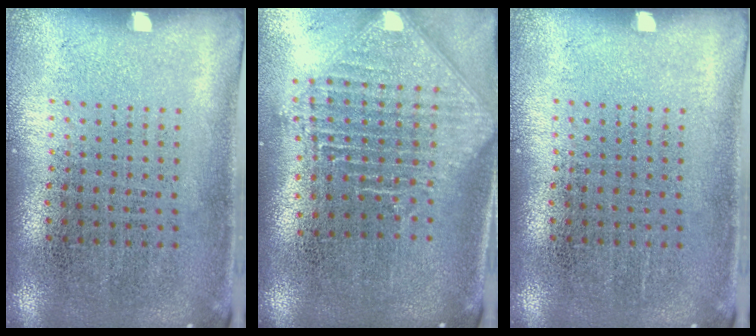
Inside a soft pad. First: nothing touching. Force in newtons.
{"total": 2.5, "press": 1.9, "slide": 1.6}
{"total": 0.0}